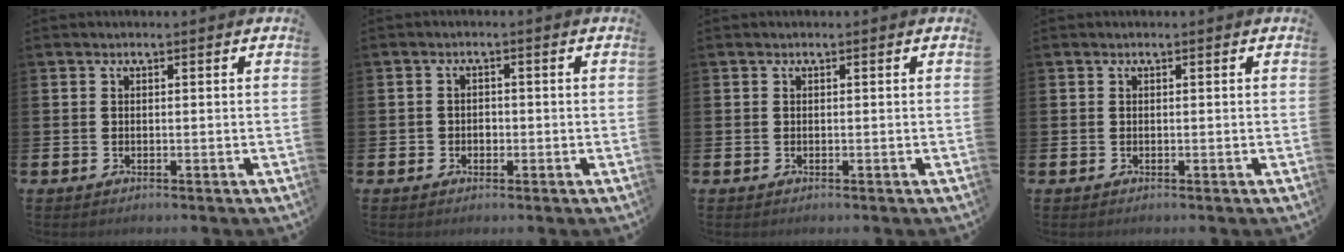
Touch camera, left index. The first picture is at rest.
{"total": 1.4, "force": [-0.4, 1.3, 0.4], "torque": [0.003, 0.000, -0.014]}
{"total": 0.0}
{"total": 0.0}